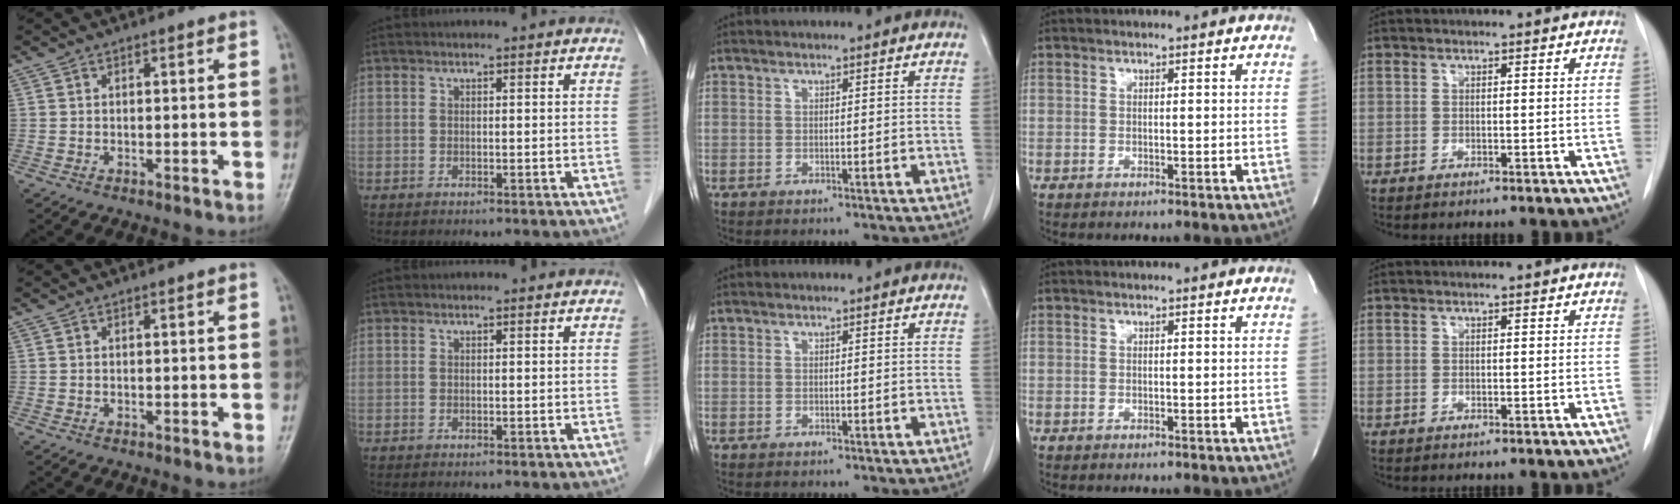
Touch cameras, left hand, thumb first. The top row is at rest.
{}